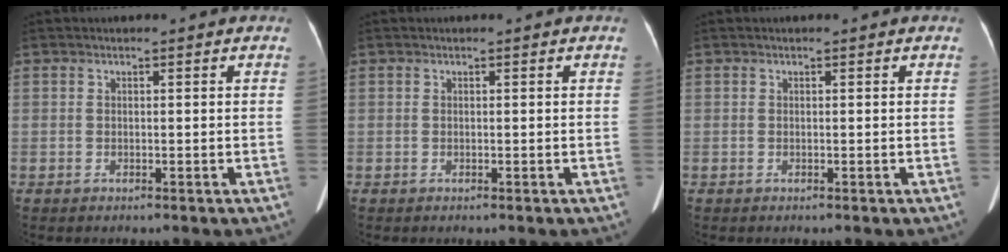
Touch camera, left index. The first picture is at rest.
{"total": 0.0}
{"total": 0.0}